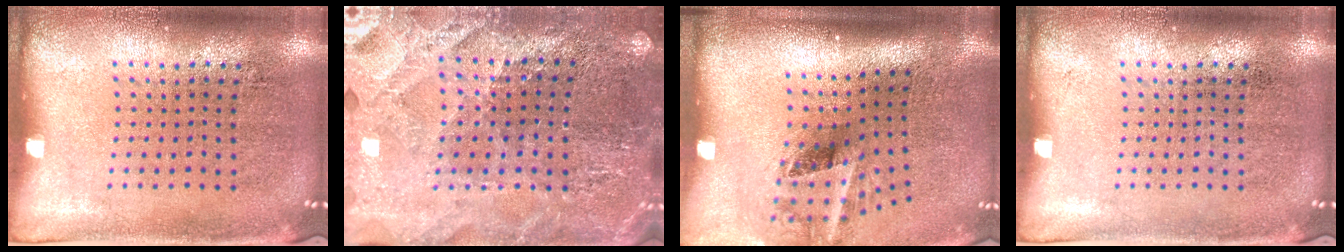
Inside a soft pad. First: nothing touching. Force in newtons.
{"total": 2.8, "press": 2.8, "slide": 0.2}
{"total": 2.0, "press": 1.2, "slide": 1.6}
{"total": 0.0}